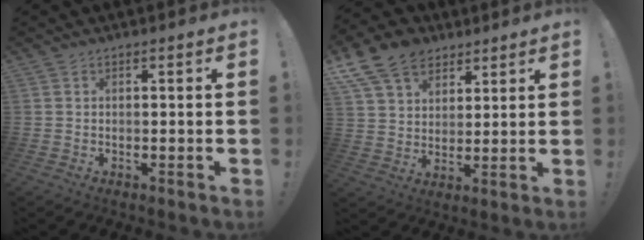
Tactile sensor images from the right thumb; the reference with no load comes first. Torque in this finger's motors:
{"motor_torque": [0.89, 0.91, 0.16, 0.11, 0.22]}